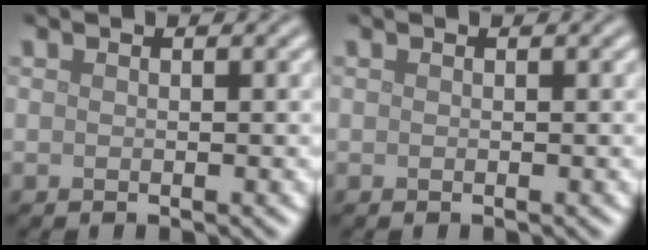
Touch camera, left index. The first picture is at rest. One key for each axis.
{"total": 0.0}